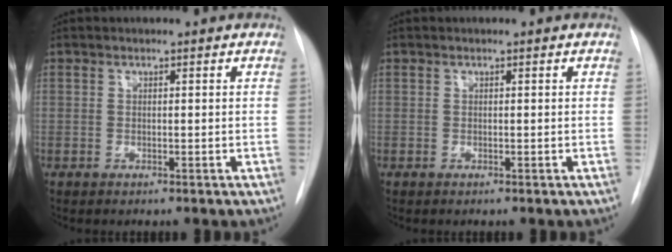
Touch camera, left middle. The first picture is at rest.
{"total": 0.0}